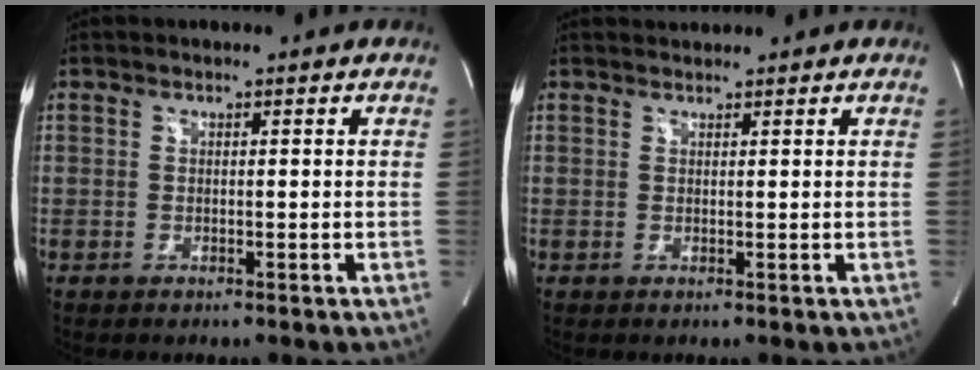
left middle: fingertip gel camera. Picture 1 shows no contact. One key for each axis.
{"total": 1.3, "fx": 1.3, "fy": 0.0, "fz": -0.2, "tx": -0.007, "ty": 0.014, "tz": 0.027}